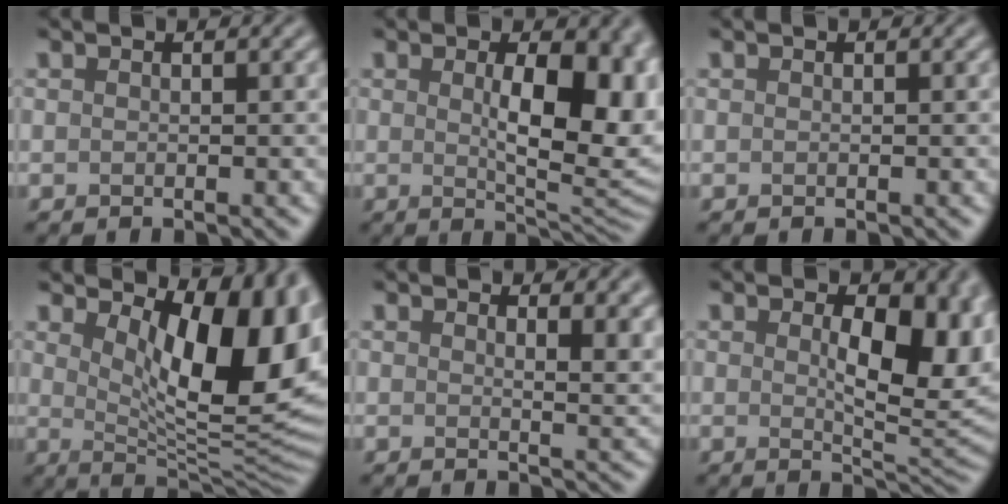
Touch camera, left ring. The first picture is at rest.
{"total": 10.0, "force": [1.2, 4.2, 9.0], "torque": [-0.114, -0.005, 0.025]}
{"total": 0.0}
{"total": 12.5, "force": [3.7, 5.1, 10.8], "torque": [-0.135, -0.010, 0.060]}
{"total": 4.6, "force": [2.7, 1.9, 3.2], "torque": [-0.025, 0.004, 0.040]}
{"total": 8.8, "force": [1.3, 4.1, 7.7], "torque": [-0.107, -0.006, 0.026]}